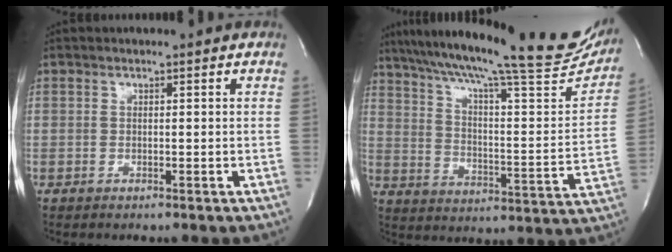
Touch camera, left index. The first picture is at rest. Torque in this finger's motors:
{"motor_torque": [0.09, -0.09, 0.40, 0.14]}